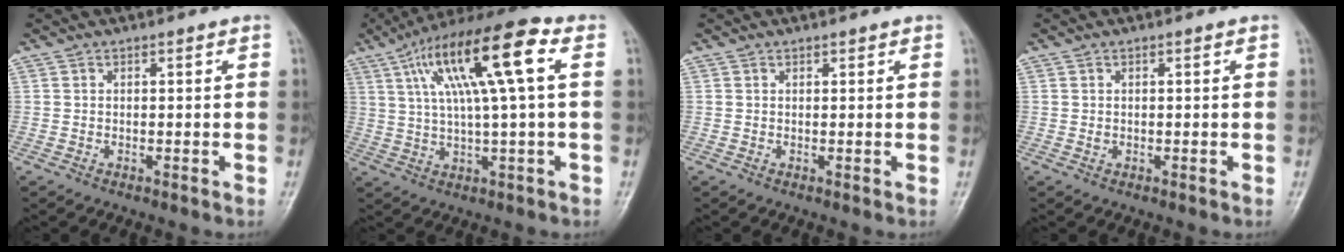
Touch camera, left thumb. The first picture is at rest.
{"total": 16.7, "force": [4.9, 3.2, 15.6], "torque": [-0.286, 0.023, 0.079]}
{"total": 0.6, "force": [0.4, 0.2, 0.3], "torque": [-0.005, -0.003, 0.006]}
{"total": 0.6, "force": [0.1, 0.4, 0.5], "torque": [-0.005, 0.000, 0.005]}